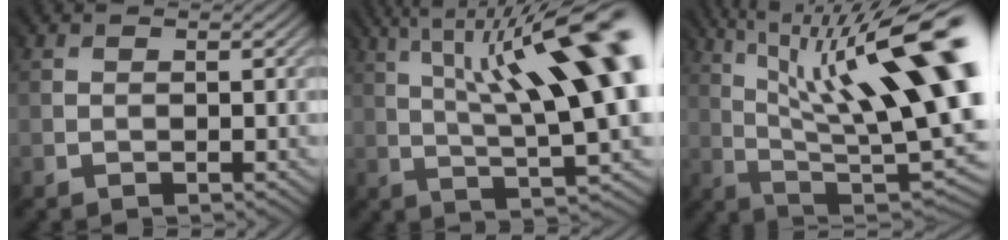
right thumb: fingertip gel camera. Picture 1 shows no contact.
{"total": 16.9, "force": [4.4, 4.3, 15.7], "torque": [-0.240, 0.030, 0.087]}
{"total": 19.2, "force": [5.4, 5.9, 17.5], "torque": [-0.254, 0.020, 0.101]}